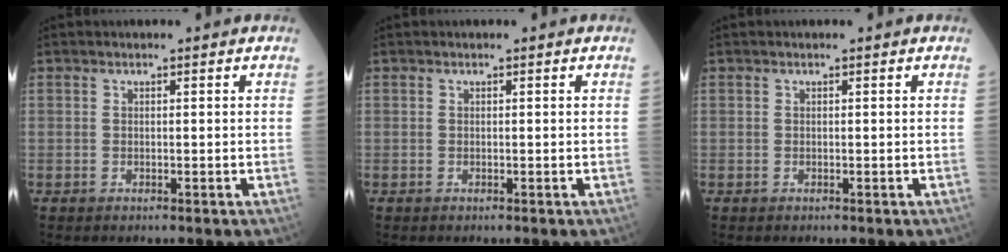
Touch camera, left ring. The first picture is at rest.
{"total": 0.0}
{"total": 0.0}